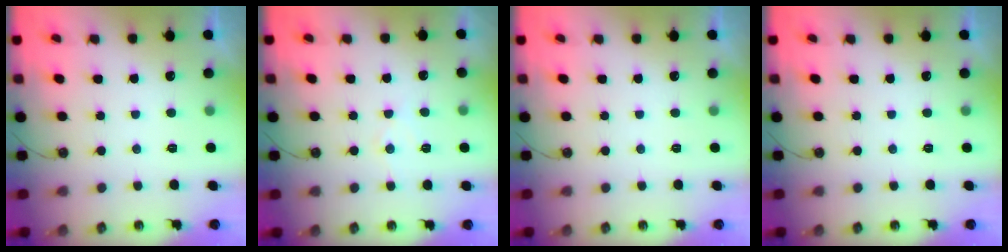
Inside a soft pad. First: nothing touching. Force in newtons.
{"total": 6.2, "press": 6.2, "slide": 0.6}
{"total": 0.0}
{"total": 0.0}